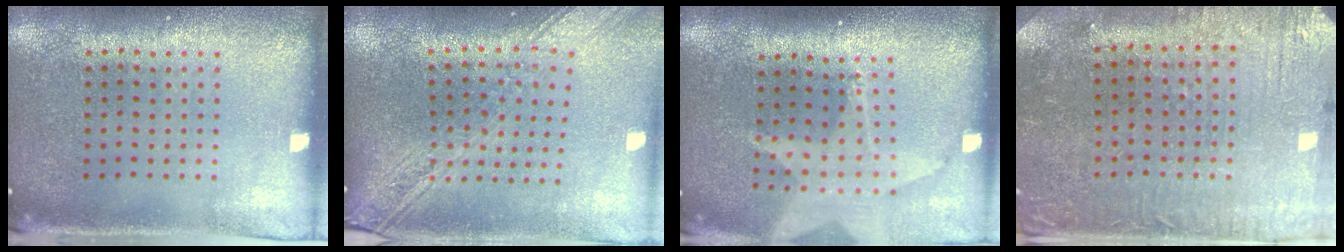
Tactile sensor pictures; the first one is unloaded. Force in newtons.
{"total": 2.5, "press": 2.1, "slide": 1.4}
{"total": 1.8, "press": 1.5, "slide": 1.1}
{"total": 0.9, "press": 0.7, "slide": 0.5}